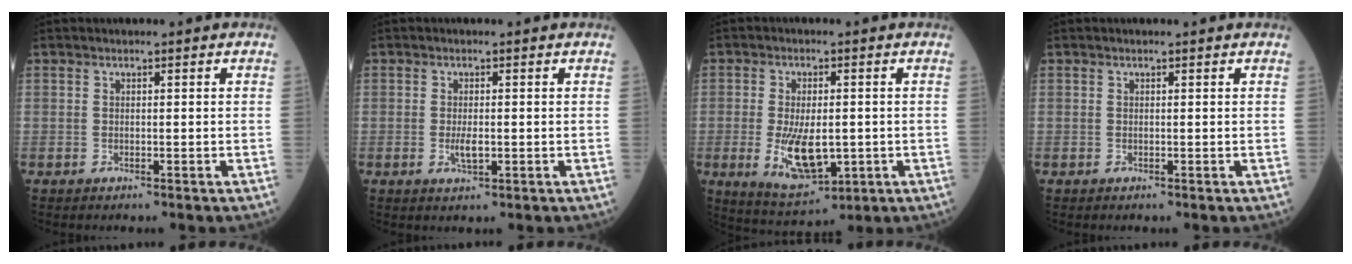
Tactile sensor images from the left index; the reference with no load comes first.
{"total": 2.2, "force": [-0.3, 0.8, 2.1], "torque": [-0.044, -0.002, -0.003]}
{"total": 9.1, "force": [-1.6, 3.9, 8.0], "torque": [-0.154, -0.018, -0.015]}
{"total": 0.0}